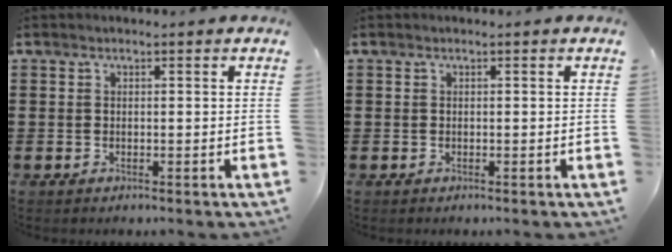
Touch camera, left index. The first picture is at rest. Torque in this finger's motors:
{"motor_torque": [0.00, 0.00, 0.00, 0.00]}